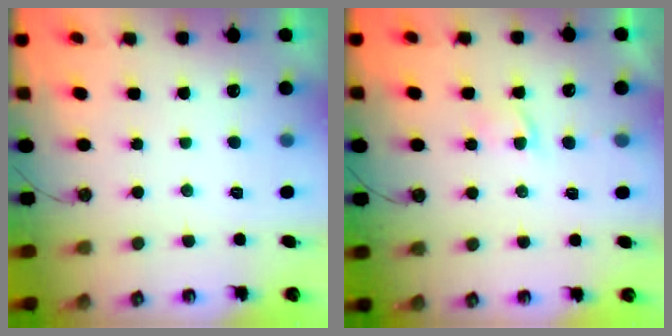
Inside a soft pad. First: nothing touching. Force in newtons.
{"total": 2.0, "press": 2.0, "slide": 0.4}